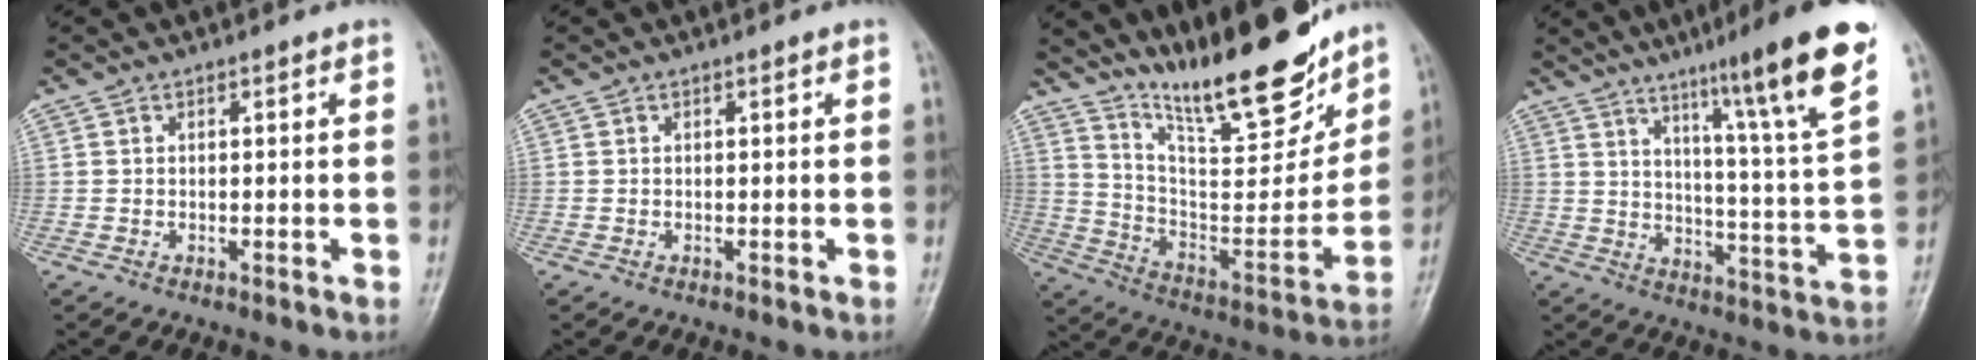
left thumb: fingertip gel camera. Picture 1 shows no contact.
{"total": 0.0}
{"total": 20.9, "force": [16.7, 4.6, 11.7], "torque": [-0.141, -0.102, 0.287]}
{"total": 19.9, "force": [12.3, 0.7, 15.6], "torque": [-0.203, -0.054, 0.180]}